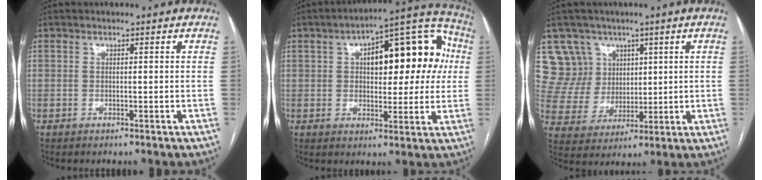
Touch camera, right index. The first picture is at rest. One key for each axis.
{"total": 18.1, "fx": 3.7, "fy": 7.7, "fz": 16.0, "tx": -0.210, "ty": 0.053, "tz": 0.049}
{"total": 10.0, "fx": 5.5, "fy": 8.3, "fz": 0.0, "tx": -0.010, "ty": 0.032, "tz": 0.116}